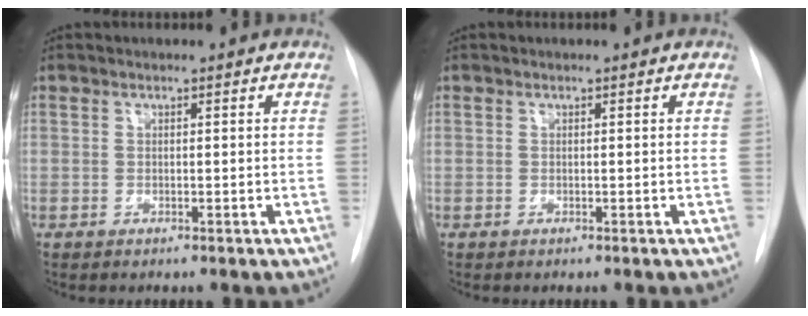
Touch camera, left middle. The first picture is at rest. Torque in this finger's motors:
{"motor_torque": [0.00, 0.00, 0.00, 0.01]}